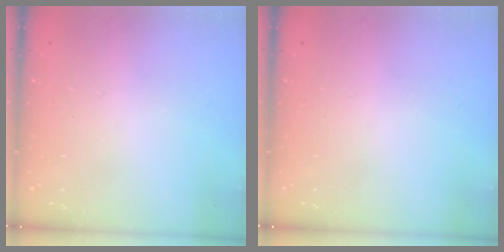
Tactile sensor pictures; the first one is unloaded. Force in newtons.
{"total": 0.0}